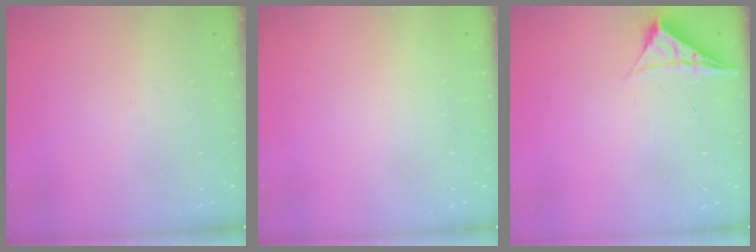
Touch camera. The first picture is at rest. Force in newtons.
{"total": 1.7, "press": 1.7, "slide": 0.1}
{"total": 4.7, "press": 4.7, "slide": 0.7}